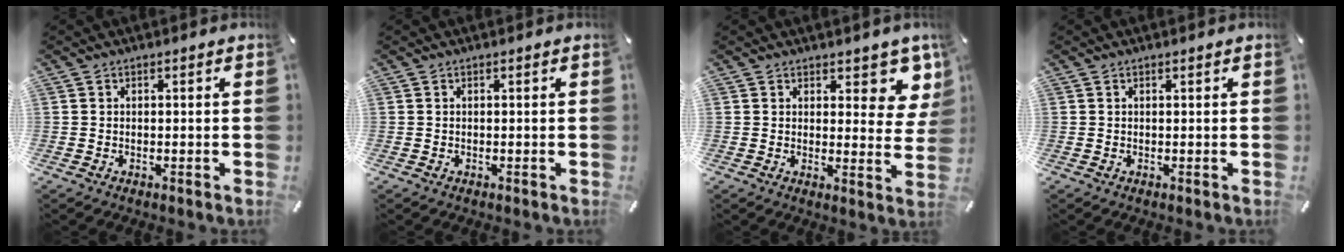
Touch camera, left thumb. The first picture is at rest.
{"total": 0.0}
{"total": 7.7, "force": [5.6, 4.0, 3.6], "torque": [-0.015, -0.048, 0.092]}
{"total": 0.0}